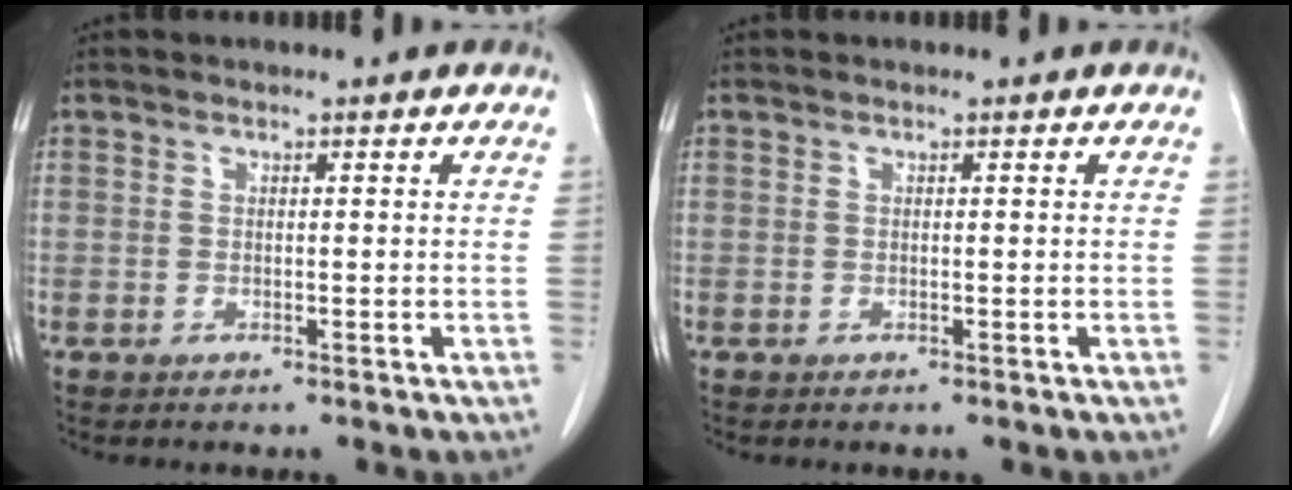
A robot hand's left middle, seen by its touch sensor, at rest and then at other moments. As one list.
[{"total": 0.0}]